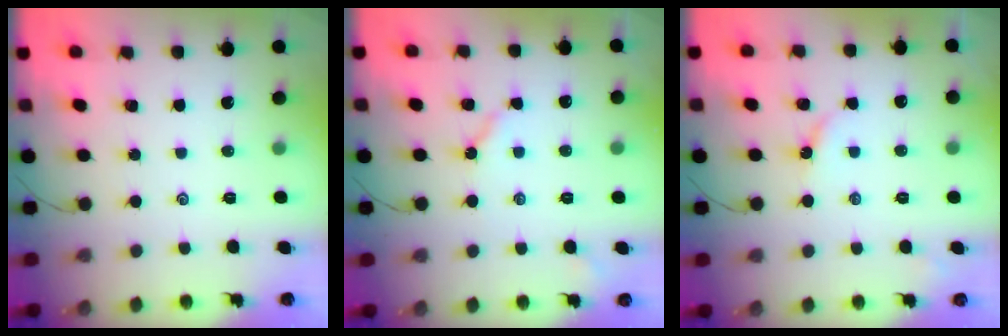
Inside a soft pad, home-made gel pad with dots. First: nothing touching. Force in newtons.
{"total": 3.5, "press": 3.5, "slide": 0.3}
{"total": 3.4, "press": 3.4, "slide": 0.4}